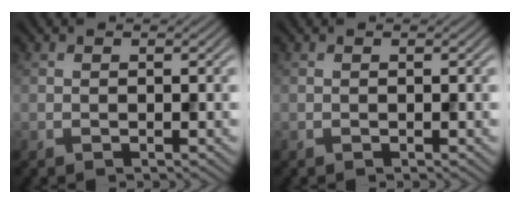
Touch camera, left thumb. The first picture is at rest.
{"total": 0.0}